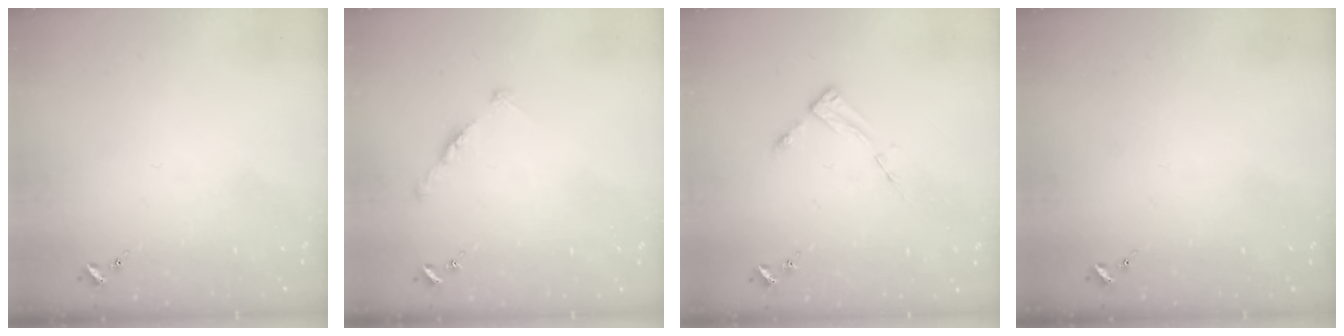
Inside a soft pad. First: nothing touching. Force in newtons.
{"total": 4.8, "press": 4.7, "slide": 0.5}
{"total": 3.6, "press": 3.5, "slide": 0.4}
{"total": 0.0}